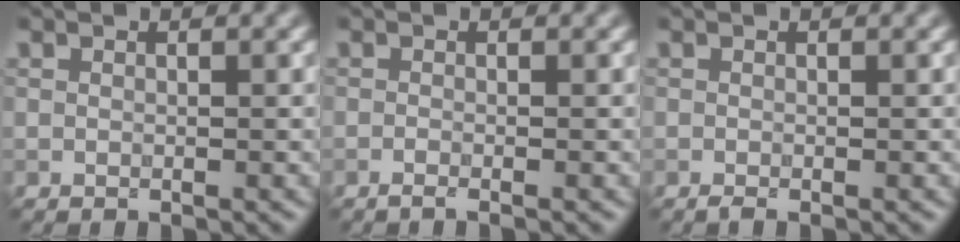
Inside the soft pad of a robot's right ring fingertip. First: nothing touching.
{"total": 1.2, "force": [-0.7, 0.3, 0.9], "torque": [-0.008, -0.004, -0.015]}
{"total": 0.7, "force": [-0.5, 0.1, 0.5], "torque": [-0.011, 0.000, -0.011]}